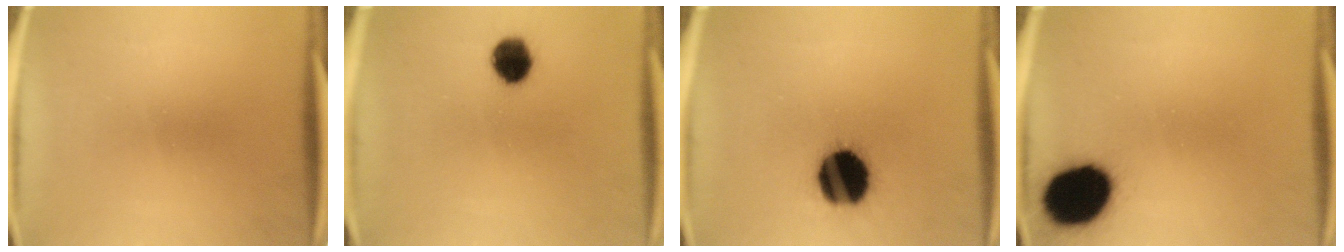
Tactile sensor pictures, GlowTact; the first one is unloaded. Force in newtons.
{"total": 6.9}
{"total": 17.7}
{"total": 17.9}